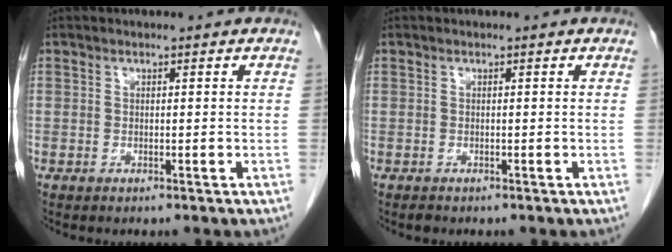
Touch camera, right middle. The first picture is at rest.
{"total": 0.6, "force": [-0.5, 0.2, 0.2], "torque": [-0.007, -0.001, -0.008]}